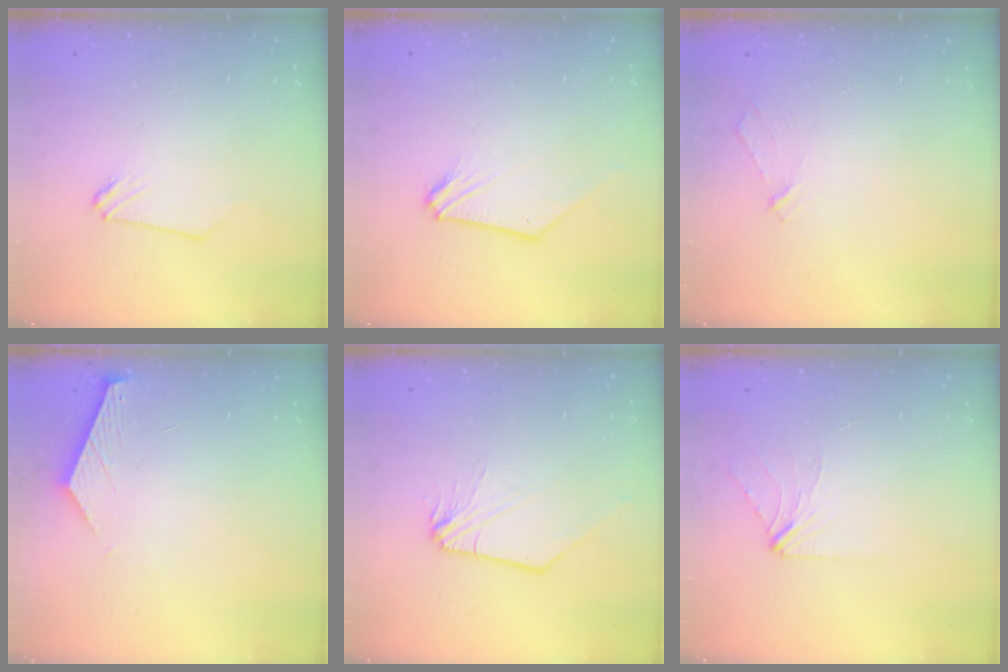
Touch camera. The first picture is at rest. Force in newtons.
{"total": 0.7, "press": 0.7, "slide": 0.2}
{"total": 2.2, "press": 2.2, "slide": 0.2}
{"total": 3.7, "press": 3.7, "slide": 0.4}
{"total": 0.0}
{"total": 3.4, "press": 3.3, "slide": 0.6}